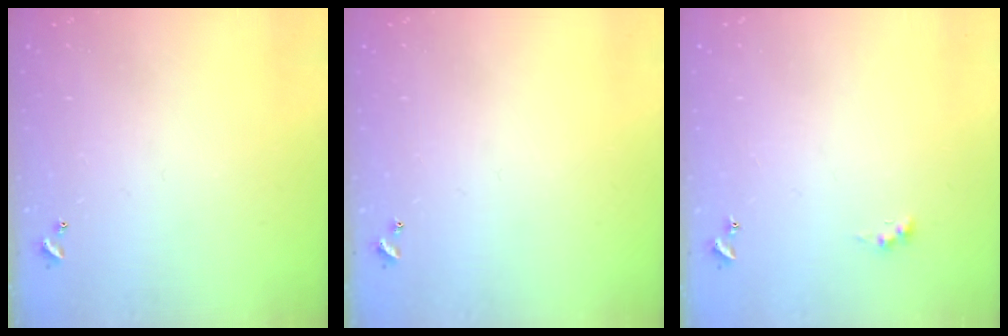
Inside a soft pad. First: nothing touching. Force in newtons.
{"total": 0.0}
{"total": 0.8, "press": 0.7, "slide": 0.4}